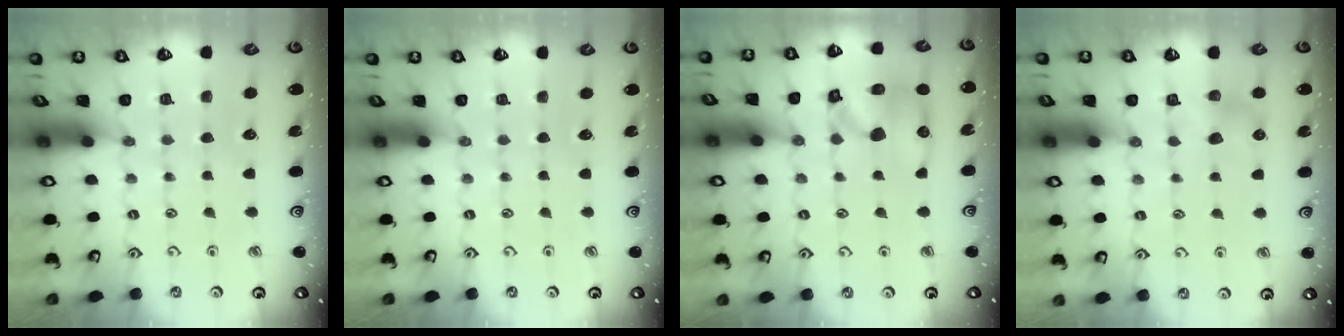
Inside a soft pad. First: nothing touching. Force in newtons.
{"total": 0.0}
{"total": 12.4, "press": 12.3, "slide": 1.7}
{"total": 5.1, "press": 5.1, "slide": 0.4}